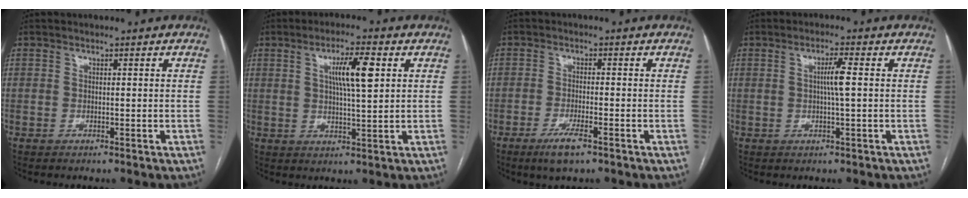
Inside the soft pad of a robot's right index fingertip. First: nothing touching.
{"total": 7.1, "force": [2.2, 0.8, 6.7], "torque": [-0.119, 0.007, 0.038]}
{"total": 4.6, "force": [-2.9, 0.6, 3.5], "torque": [-0.072, -0.008, -0.050]}
{"total": 3.2, "force": [0.4, -0.4, 3.1], "torque": [-0.060, 0.001, 0.007]}